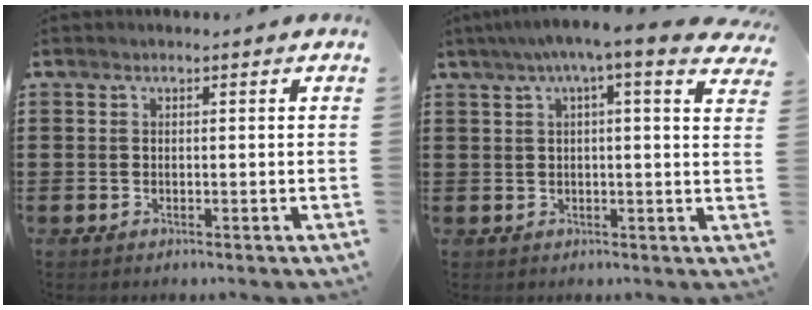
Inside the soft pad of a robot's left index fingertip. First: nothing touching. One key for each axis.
{"total": 5.2, "fx": 3.2, "fy": -0.1, "fz": 4.0, "tx": -0.079, "ty": -0.012, "tz": 0.050}